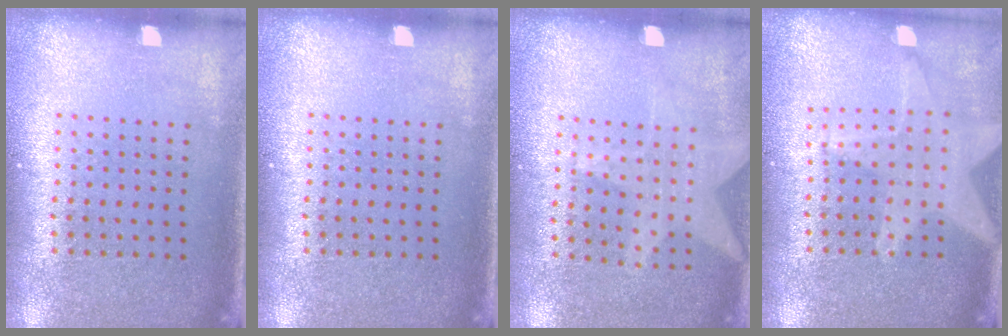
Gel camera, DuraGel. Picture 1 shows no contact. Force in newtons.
{"total": 0.0}
{"total": 1.2, "press": 0.9, "slide": 0.8}
{"total": 1.9, "press": 1.7, "slide": 0.9}